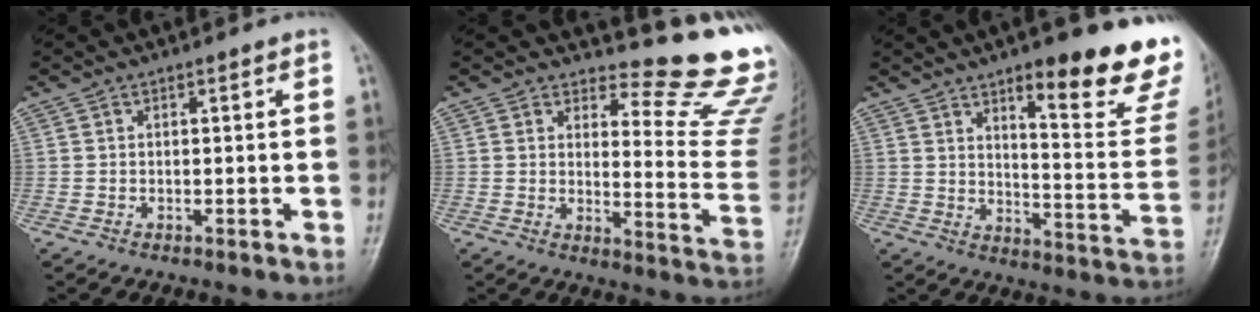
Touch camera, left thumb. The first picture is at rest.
{"total": 14.3, "force": [13.6, 1.9, 3.7], "torque": [-0.014, -0.178, 0.147]}
{"total": 20.6, "force": [13.3, 4.7, 15.0], "torque": [-0.160, -0.086, 0.182]}